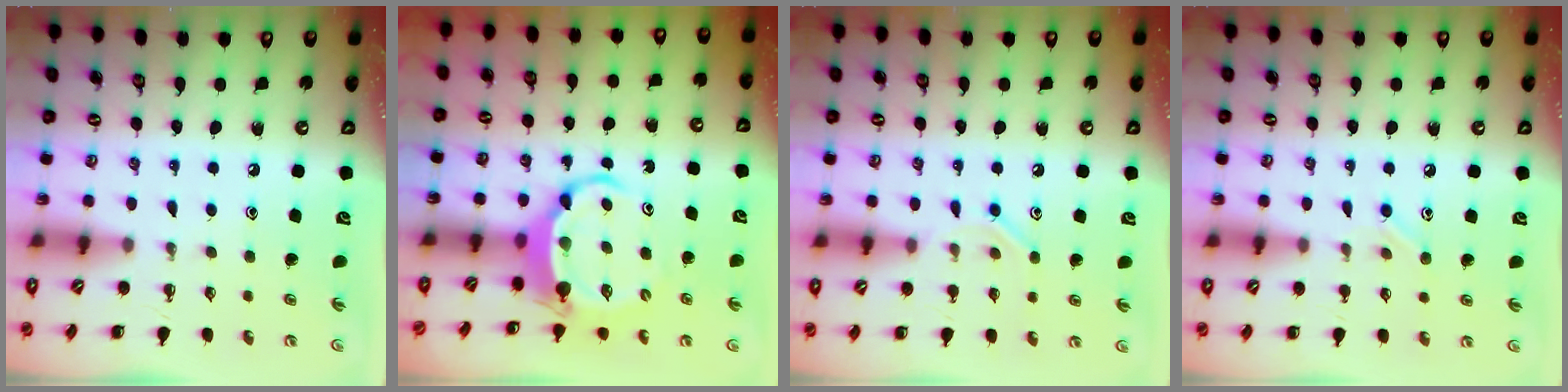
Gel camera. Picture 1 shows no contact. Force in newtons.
{"total": 6.7, "press": 6.6, "slide": 1.3}
{"total": 7.8, "press": 7.8, "slide": 1.1}
{"total": 7.2, "press": 7.0, "slide": 1.8}